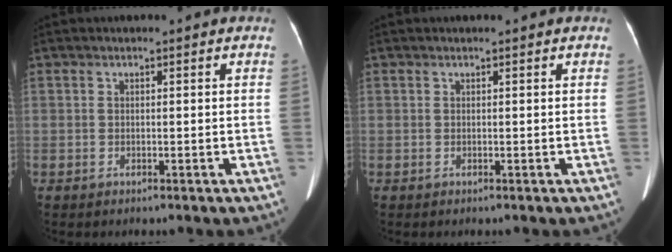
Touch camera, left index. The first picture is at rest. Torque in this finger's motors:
{"motor_torque": [-0.09, 0.06, -0.02, -0.01]}